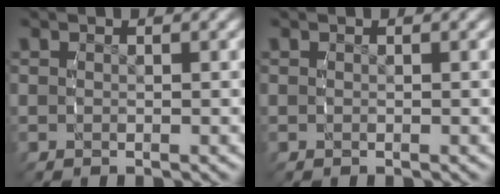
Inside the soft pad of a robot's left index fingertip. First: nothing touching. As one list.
[{"total": 0.0}]